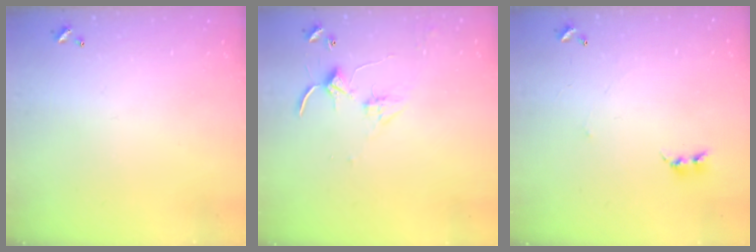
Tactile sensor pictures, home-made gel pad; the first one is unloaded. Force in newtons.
{"total": 2.8, "press": 2.8, "slide": 0.4}
{"total": 2.4, "press": 2.4, "slide": 0.4}